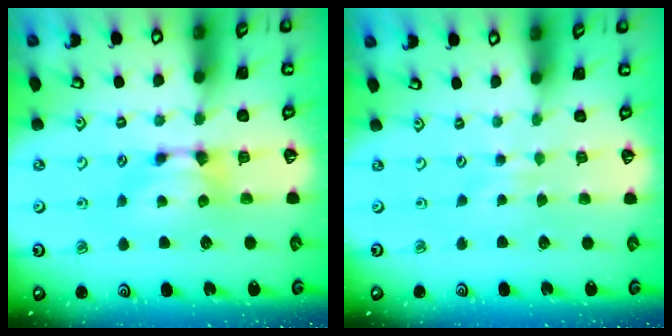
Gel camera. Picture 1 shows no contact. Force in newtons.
{"total": 3.0, "press": 2.9, "slide": 0.3}